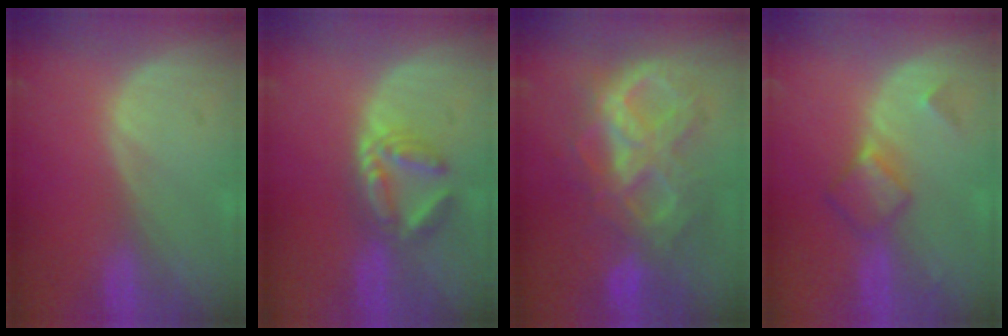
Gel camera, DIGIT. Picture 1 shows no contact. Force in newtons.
{"total": 6.2, "press": 5.6, "slide": 2.6}
{"total": 10.5, "press": 10.5, "slide": 1.2}
{"total": 5.0, "press": 4.4, "slide": 2.4}